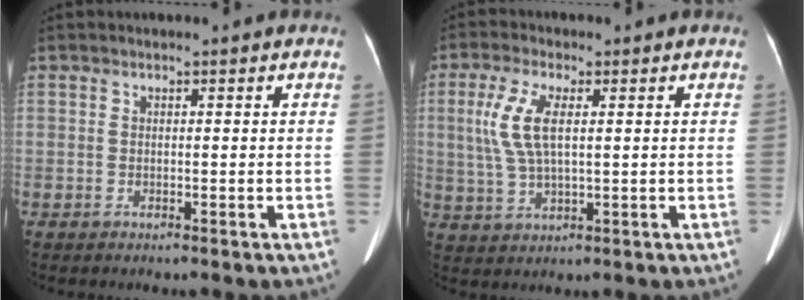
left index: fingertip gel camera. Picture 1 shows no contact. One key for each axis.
{"total": 6.8, "fx": 1.5, "fy": 2.1, "fz": 6.3, "tx": -0.155, "ty": 0.007, "tz": 0.034}